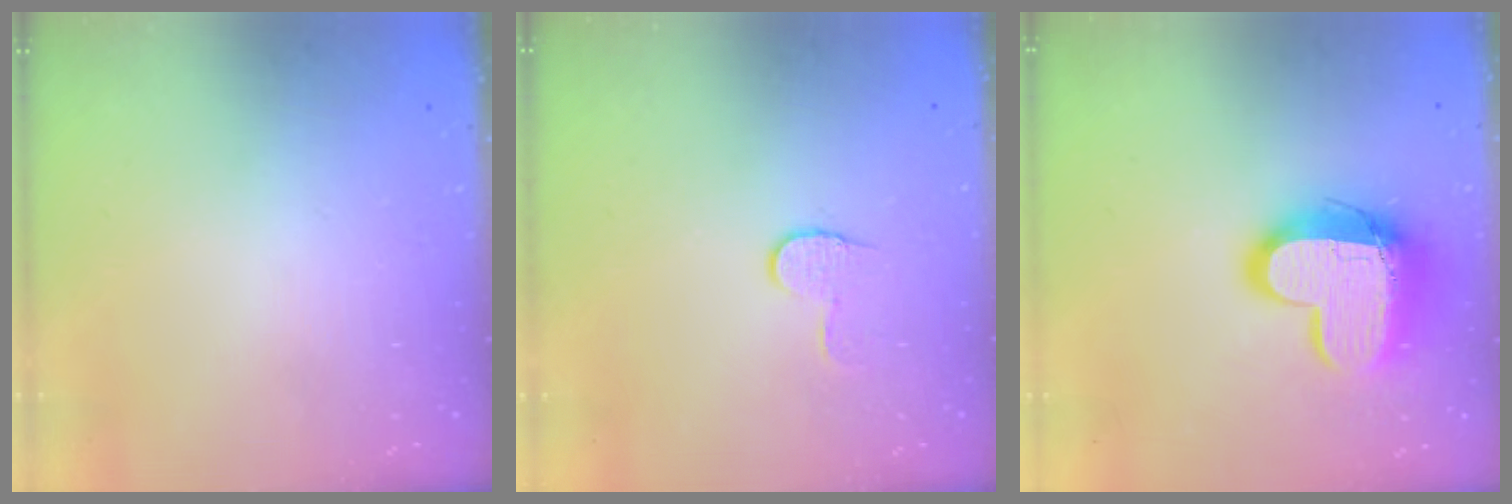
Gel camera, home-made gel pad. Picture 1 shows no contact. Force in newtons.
{"total": 6.3, "press": 6.3, "slide": 0.4}
{"total": 15.2, "press": 15.2, "slide": 1.3}